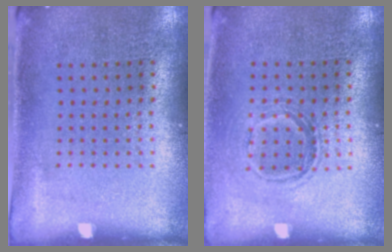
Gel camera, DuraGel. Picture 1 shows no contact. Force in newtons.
{"total": 1.2, "press": 1.1, "slide": 0.6}